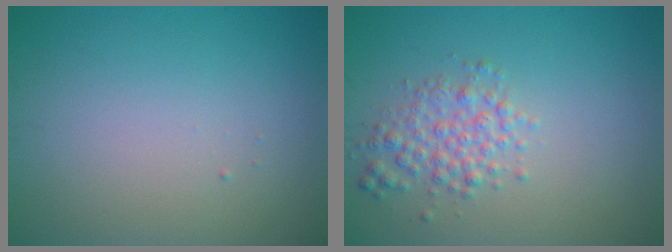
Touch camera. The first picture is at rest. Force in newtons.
{"total": 2.8, "press": 2.8, "slide": 0.1}